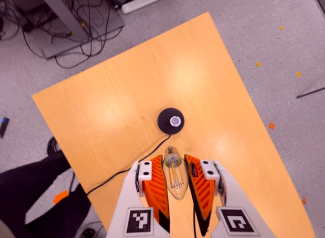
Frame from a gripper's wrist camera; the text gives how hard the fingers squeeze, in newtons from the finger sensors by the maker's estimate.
{"total": 20.9, "left": 22.7, "right": 19.1}